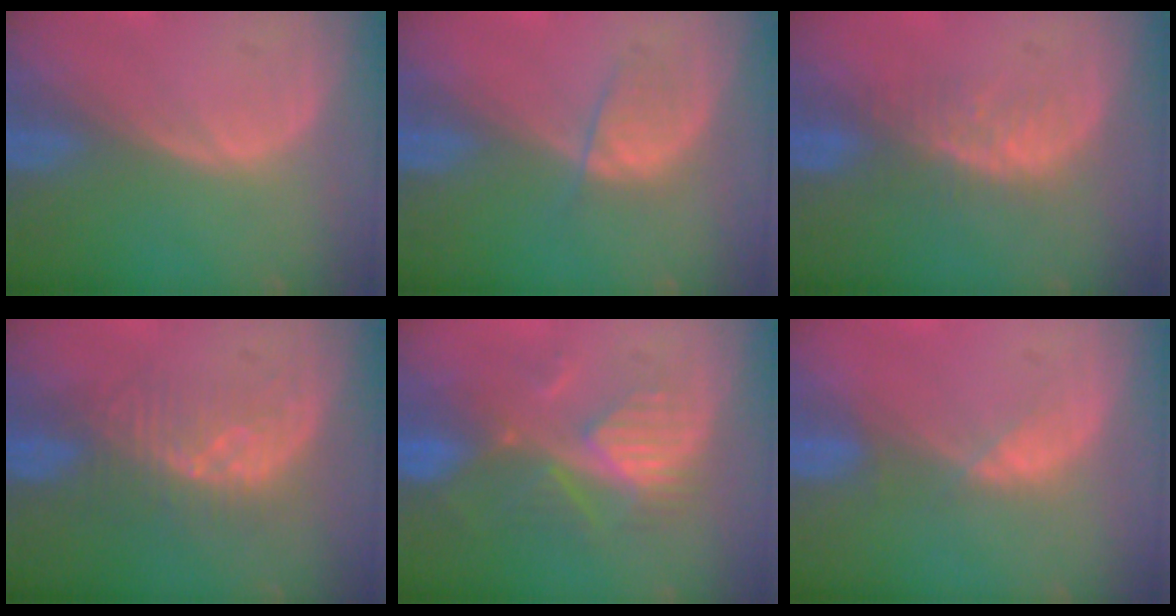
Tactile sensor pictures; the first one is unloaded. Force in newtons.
{"total": 2.6, "press": 2.5, "slide": 0.5}
{"total": 4.5, "press": 4.2, "slide": 1.7}
{"total": 8.3, "press": 7.3, "slide": 4.0}
{"total": 8.6, "press": 8.1, "slide": 3.1}
{"total": 2.3, "press": 2.2, "slide": 0.7}